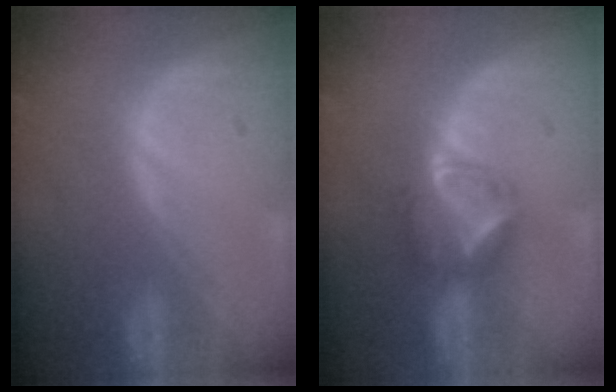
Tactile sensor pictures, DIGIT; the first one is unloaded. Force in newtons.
{"total": 6.2, "press": 5.6, "slide": 2.7}